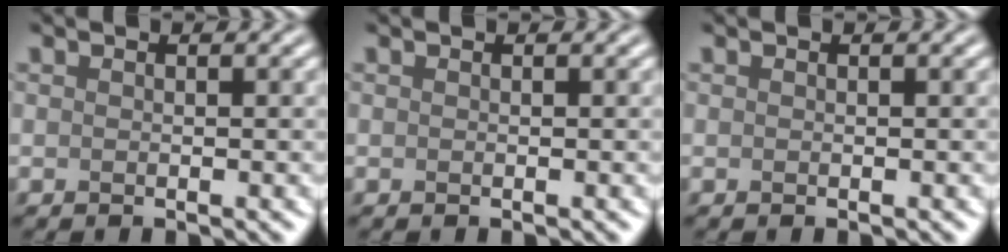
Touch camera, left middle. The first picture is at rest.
{"total": 0.0}
{"total": 0.0}